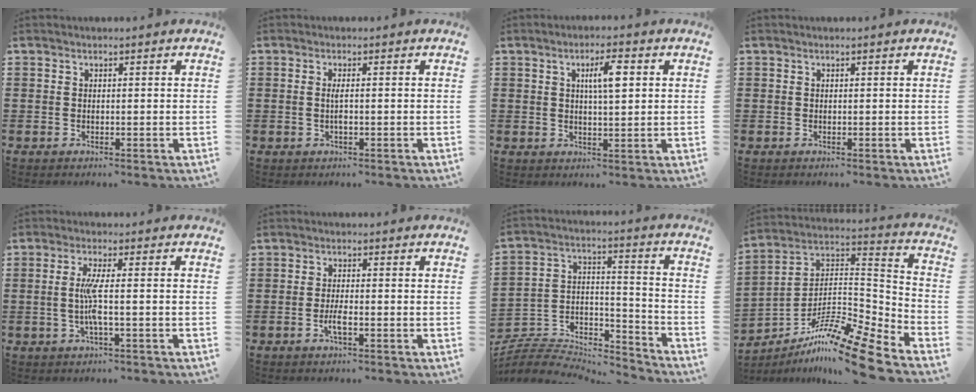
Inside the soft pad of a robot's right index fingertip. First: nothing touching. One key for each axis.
{"total": 1.6, "fx": -0.2, "fy": 0.2, "fz": 1.6, "tx": -0.032, "ty": 0.000, "tz": -0.004}
{"total": 4.8, "fx": 1.4, "fy": 1.1, "fz": 4.4, "tx": -0.074, "ty": 0.005, "tz": 0.016}
{"total": 0.0}
{"total": 4.5, "fx": -0.5, "fy": 0.1, "fz": 4.5, "tx": -0.096, "ty": -0.010, "tz": -0.018}
{"total": 2.6, "fx": -1.1, "fy": 0.3, "fz": 2.3, "tx": -0.047, "ty": -0.003, "tz": -0.021}
{"total": 5.4, "fx": -5.0, "fy": 1.7, "fz": 1.0, "tx": -0.025, "ty": -0.004, "tz": -0.102}
{"total": 12.9, "fx": -10.2, "fy": 0.5, "fz": 7.8, "tx": -0.134, "ty": 0.013, "tz": -0.194}